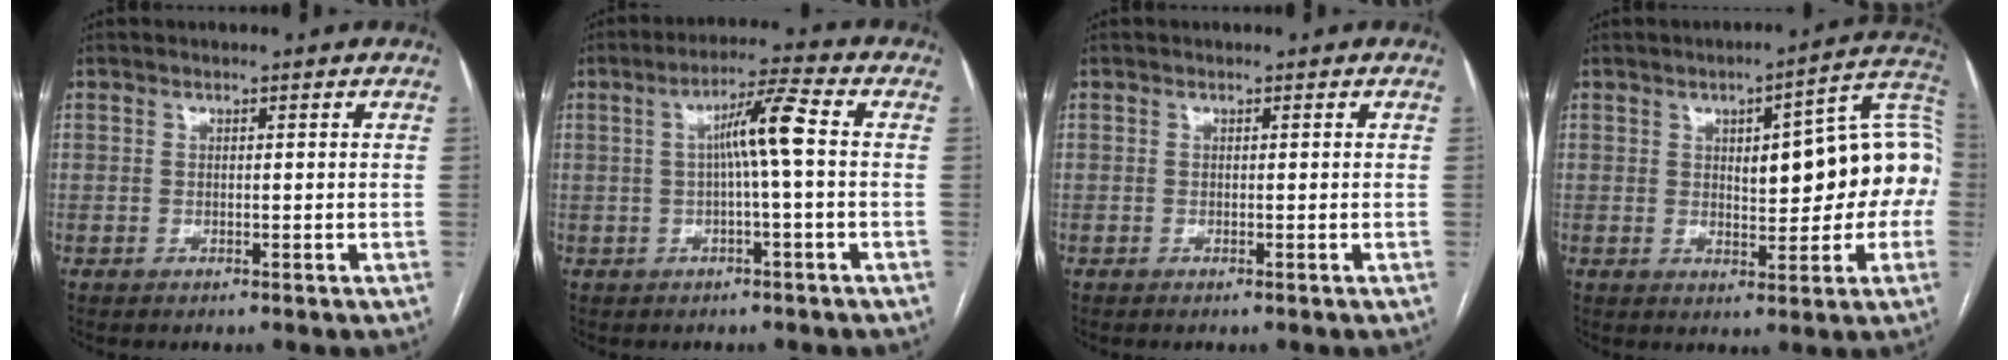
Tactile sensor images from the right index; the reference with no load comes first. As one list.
[{"total": 6.4, "force": [0.3, -0.4, 6.4], "torque": [-0.110, 0.017, 0.006]}, {"total": 0.0}, {"total": 15.0, "force": [0.9, 4.6, 14.2], "torque": [-0.186, 0.041, 0.017]}]